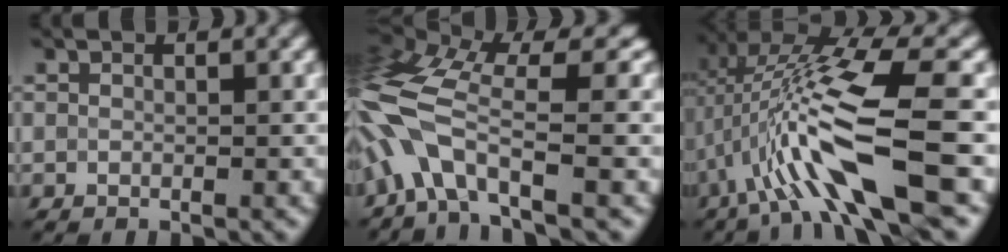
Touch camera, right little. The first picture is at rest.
{"total": 9.5, "force": [-2.6, 4.5, 7.9], "torque": [-0.167, 0.015, -0.066]}
{"total": 10.2, "force": [-1.3, 2.6, 9.8], "torque": [-0.191, 0.007, -0.022]}